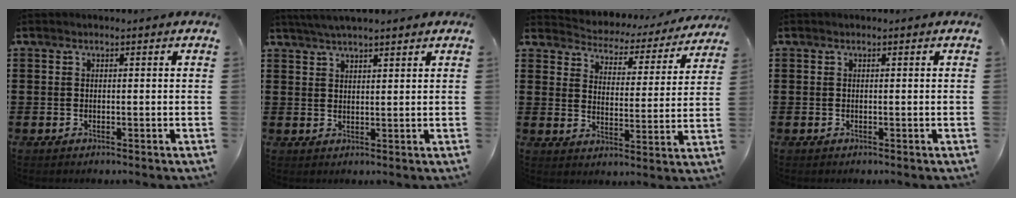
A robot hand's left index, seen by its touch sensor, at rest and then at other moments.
{"total": 3.3, "force": [2.8, 0.2, 1.6], "torque": [-0.036, 0.002, 0.053]}
{"total": 3.4, "force": [3.4, 0.5, -0.1], "torque": [-0.023, -0.032, 0.049]}
{"total": 0.0}